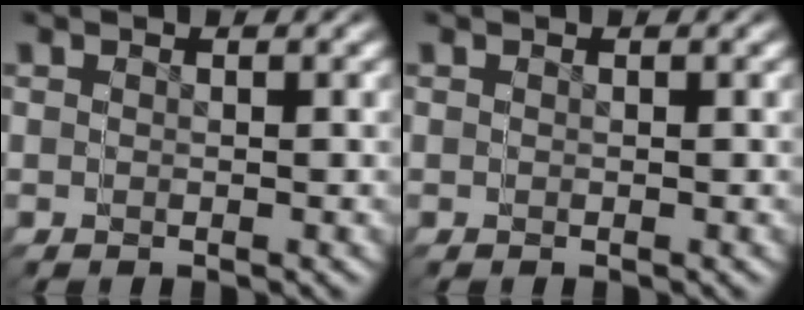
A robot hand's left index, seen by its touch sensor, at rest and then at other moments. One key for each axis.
{"total": 0.0}